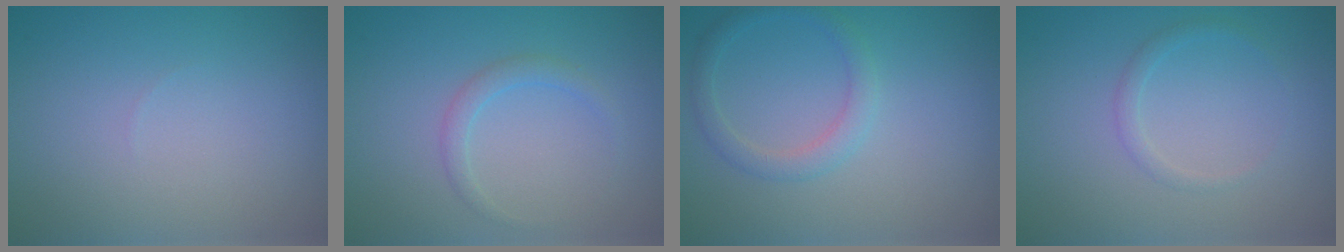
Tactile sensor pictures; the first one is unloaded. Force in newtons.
{"total": 1.4, "press": 1.4, "slide": 0.0}
{"total": 2.0, "press": 2.0, "slide": 0.1}
{"total": 1.0, "press": 1.0, "slide": 0.1}